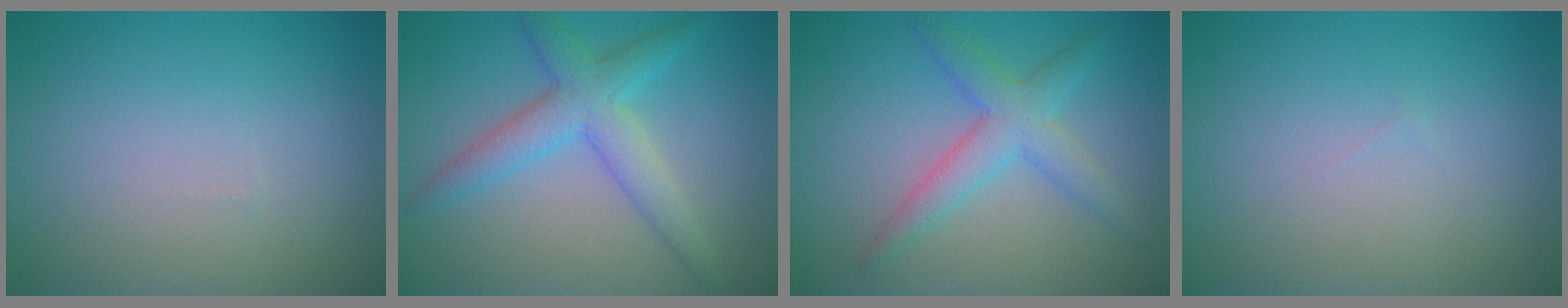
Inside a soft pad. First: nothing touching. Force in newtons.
{"total": 4.3, "press": 4.3, "slide": 0.1}
{"total": 3.6, "press": 3.6, "slide": 0.2}
{"total": 0.0}